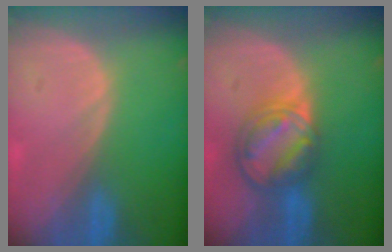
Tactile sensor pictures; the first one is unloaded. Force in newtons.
{"total": 8.2, "press": 6.9, "slide": 4.4}